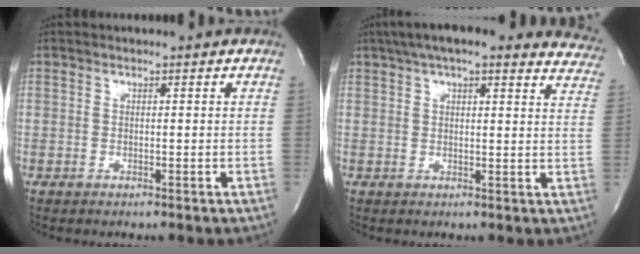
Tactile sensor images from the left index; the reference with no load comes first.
{"total": 21.5, "force": [18.5, 5.2, 9.7], "torque": [-0.135, 0.017, 0.212]}